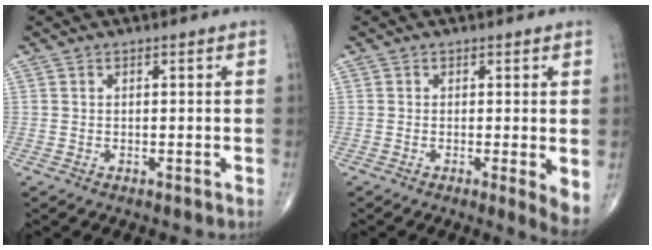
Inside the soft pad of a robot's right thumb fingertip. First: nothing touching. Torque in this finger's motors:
{"motor_torque": [-0.26, 0.21, 0.08, -0.12, 0.02]}